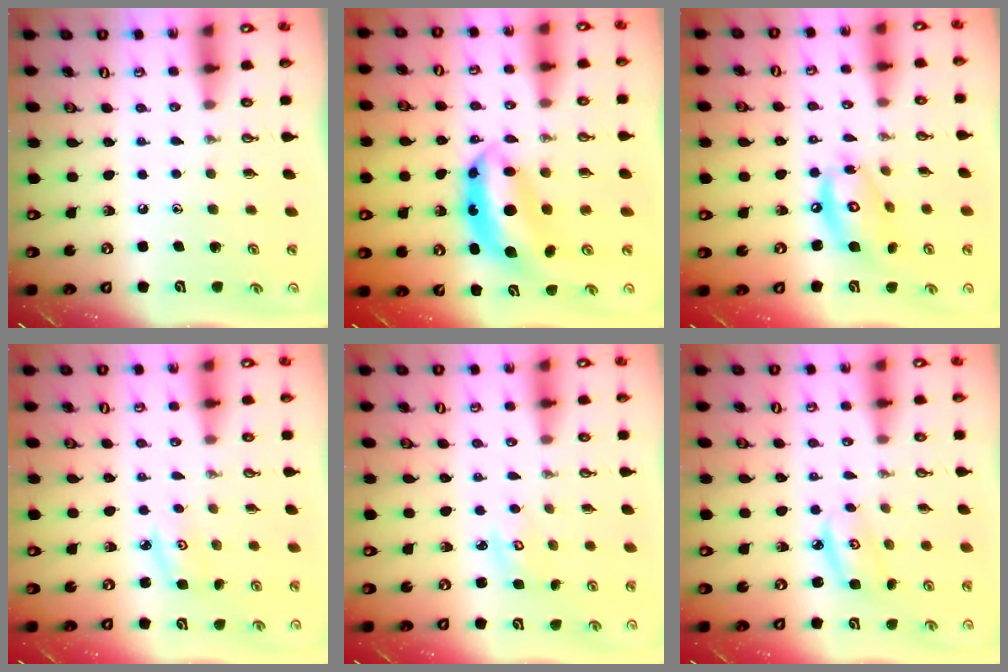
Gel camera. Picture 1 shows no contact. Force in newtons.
{"total": 9.2, "press": 9.1, "slide": 0.7}
{"total": 12.9, "press": 12.9, "slide": 1.0}
{"total": 4.7, "press": 4.6, "slide": 0.6}
{"total": 2.9, "press": 2.9, "slide": 0.3}
{"total": 4.3, "press": 4.3, "slide": 0.3}